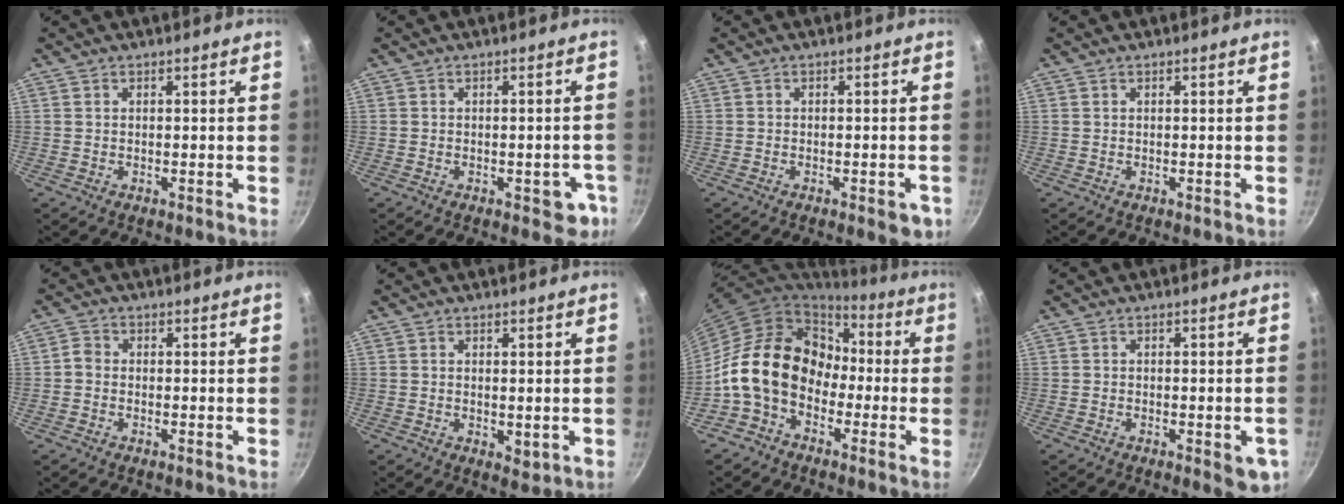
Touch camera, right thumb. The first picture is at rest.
{"total": 5.0, "force": [-2.0, 2.7, 3.7], "torque": [-0.015, 0.017, -0.020]}
{"total": 3.8, "force": [-1.7, 1.7, 3.0], "torque": [-0.029, 0.006, -0.019]}
{"total": 0.0}
{"total": 1.8, "force": [-0.7, 1.4, 0.8], "torque": [-0.019, 0.009, -0.022]}
{"total": 2.1, "force": [0.3, 1.2, 1.6], "torque": [-0.024, -0.007, 0.006]}
{"total": 16.2, "force": [-2.1, 12.4, 10.3], "torque": [-0.140, 0.052, -0.052]}
{"total": 5.2, "force": [-1.8, 2.2, 4.3], "torque": [-0.038, 0.000, -0.023]}